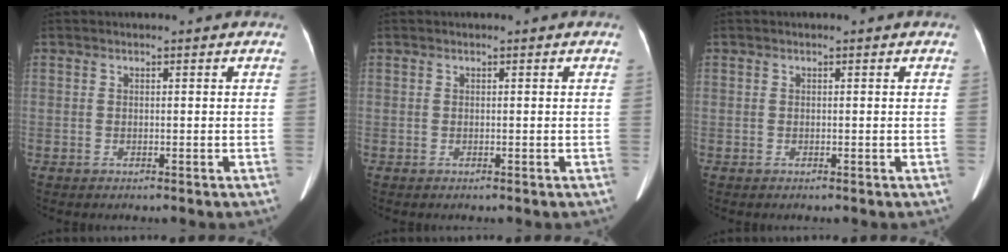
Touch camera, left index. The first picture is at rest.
{"total": 0.0}
{"total": 0.0}